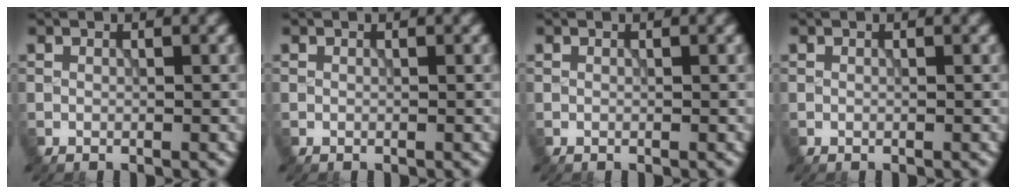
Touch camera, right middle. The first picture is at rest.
{"total": 0.0}
{"total": 0.0}
{"total": 0.0}